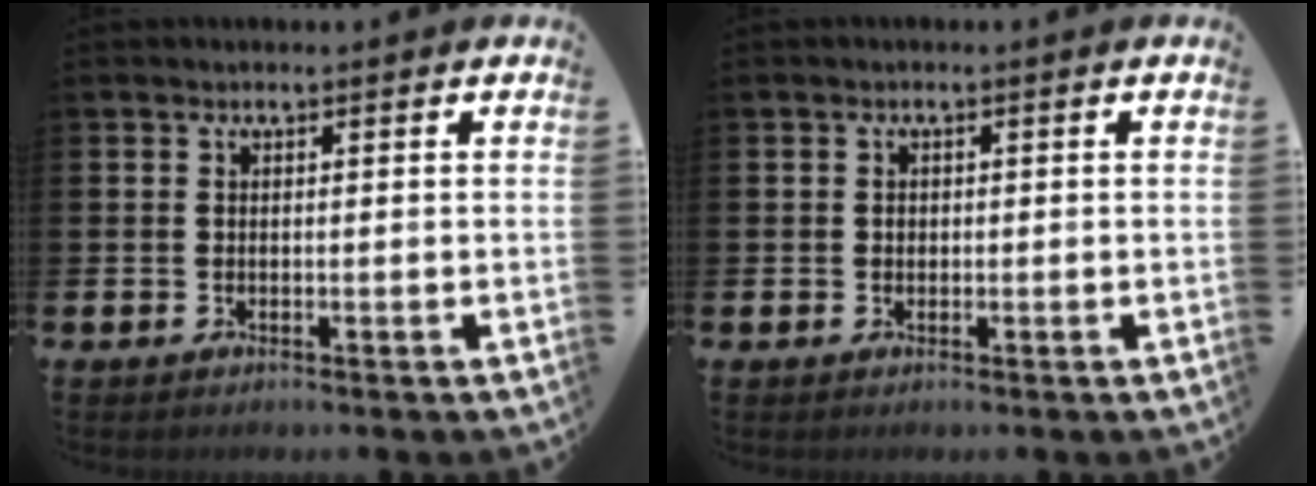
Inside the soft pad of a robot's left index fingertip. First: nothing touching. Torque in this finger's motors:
{"motor_torque": [-0.02, 0.07, -0.07, -0.01]}